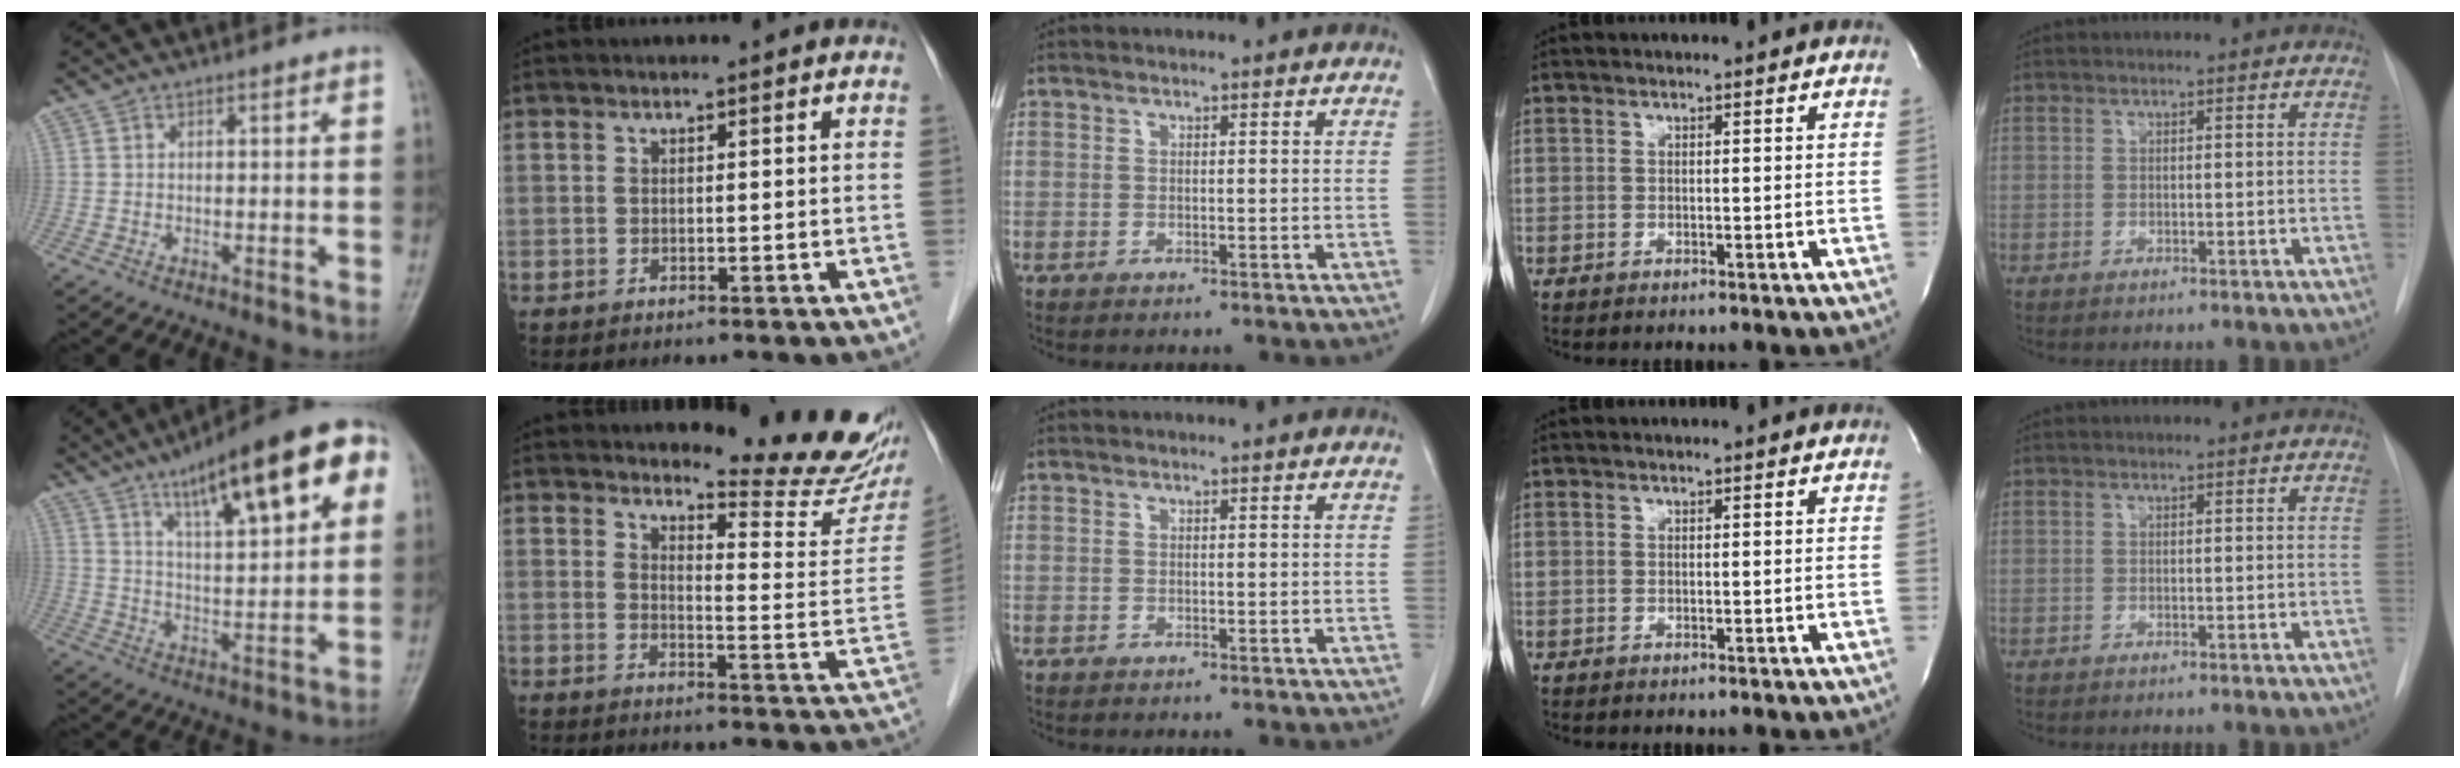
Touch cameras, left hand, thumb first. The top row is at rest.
{"thumb": {"total": 21.5, "force": [10.1, 6.5, 17.8], "torque": [-0.227, -0.012, 0.151]}, "index": {"total": 13.3, "force": [12.8, -0.4, 3.7], "torque": [-0.047, -0.103, 0.148]}}